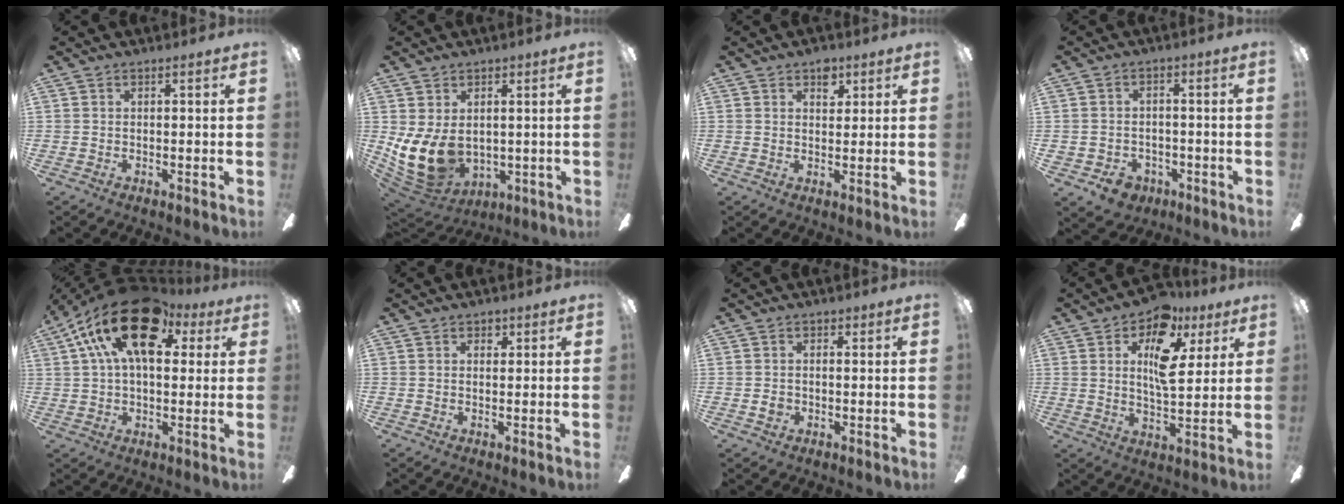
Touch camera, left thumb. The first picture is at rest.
{"total": 14.4, "force": [0.5, 10.4, 10.0], "torque": [-0.218, -0.016, 0.017]}
{"total": 4.8, "force": [2.8, 3.0, 2.6], "torque": [-0.016, -0.010, 0.044]}
{"total": 6.3, "force": [-3.3, 5.0, 1.7], "torque": [-0.031, 0.030, -0.059]}
{"total": 20.9, "force": [9.5, 10.6, 15.3], "torque": [-0.276, -0.031, 0.158]}
{"total": 1.6, "force": [0.9, 1.1, 0.6], "torque": [0.003, -0.002, 0.013]}
{"total": 2.4, "force": [-0.2, 2.2, 1.0], "torque": [-0.010, 0.002, -0.005]}
{"total": 13.9, "force": [6.3, 7.0, 10.2], "torque": [-0.151, -0.012, 0.106]}